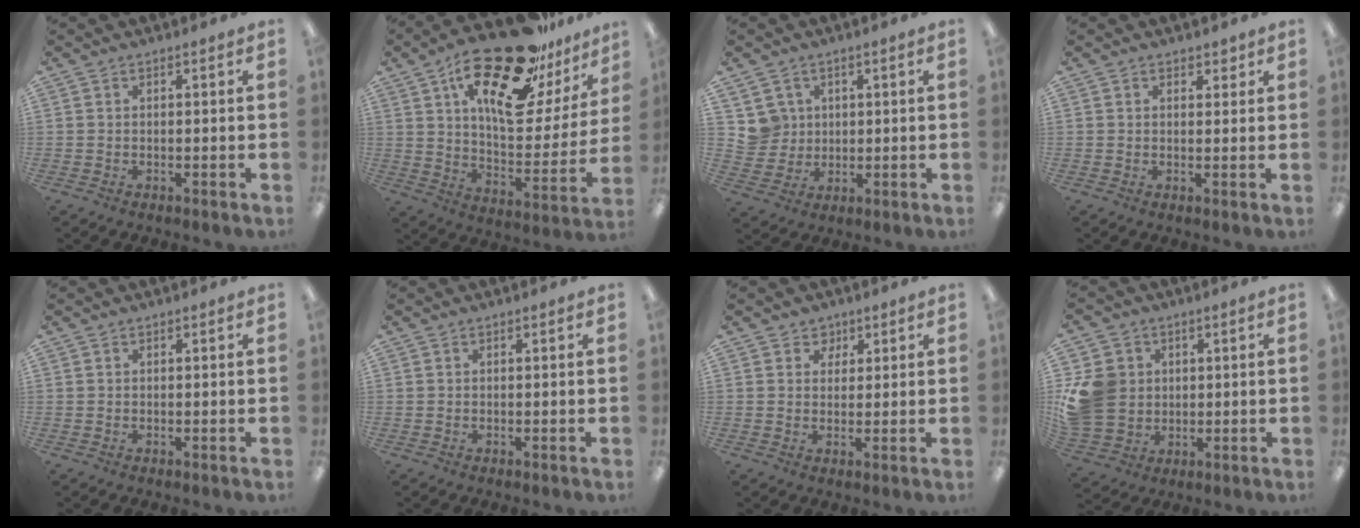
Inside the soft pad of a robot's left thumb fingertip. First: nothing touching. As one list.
[{"total": 27.9, "force": [18.3, 10.8, 18.1], "torque": [-0.273, -0.107, 0.304]}, {"total": 6.2, "force": [2.6, 5.6, -0.3], "torque": [0.001, -0.005, 0.049]}, {"total": 1.8, "force": [1.3, 1.2, 0.4], "torque": [0.007, -0.005, 0.020]}, {"total": 0.0}, {"total": 0.0}, {"total": 3.6, "force": [2.1, 2.9, 0.2], "torque": [0.009, -0.006, 0.034]}, {"total": 12.2, "force": [1.7, 11.0, 5.0], "torque": [-0.126, 0.009, 0.039]}]